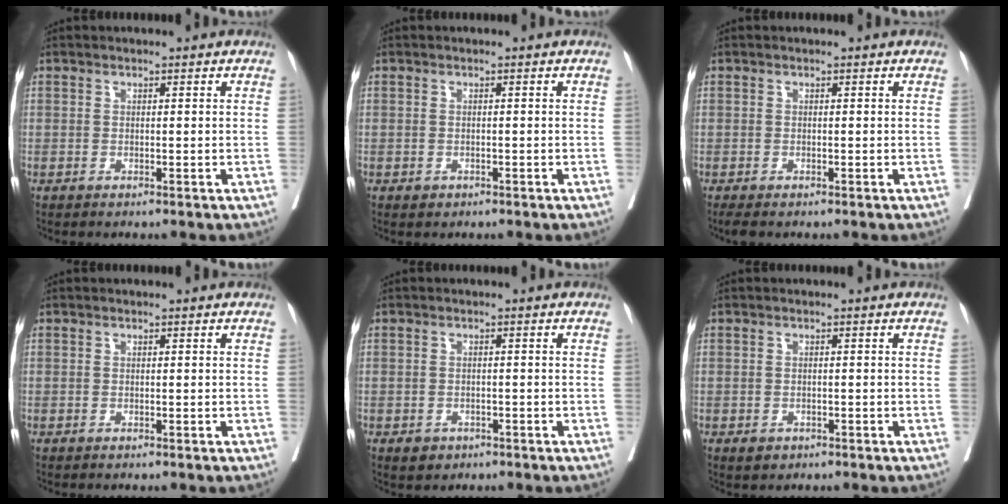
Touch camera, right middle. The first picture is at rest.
{"total": 0.9, "force": [-0.5, 0.7, 0.3], "torque": [-0.006, 0.002, -0.003]}
{"total": 1.4, "force": [-1.1, 0.5, 0.7], "torque": [-0.016, -0.007, -0.018]}
{"total": 0.0}
{"total": 2.1, "force": [-1.3, 1.6, 0.6], "torque": [-0.009, 0.003, -0.013]}
{"total": 1.6, "force": [-1.0, 1.1, 0.6], "torque": [-0.010, 0.002, -0.007]}